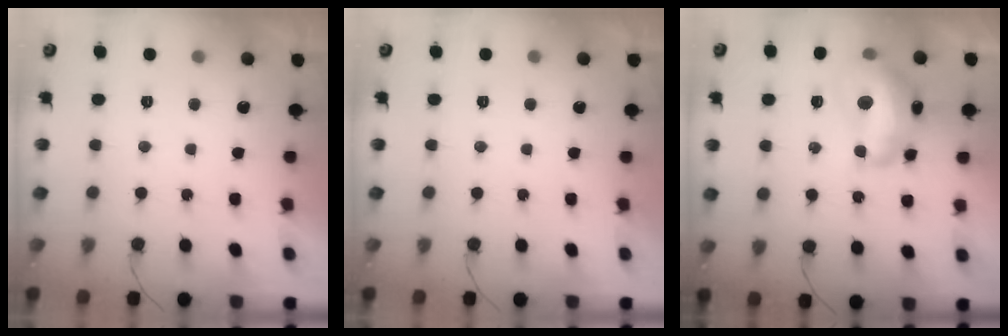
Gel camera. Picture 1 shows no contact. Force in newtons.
{"total": 0.0}
{"total": 14.8, "press": 14.8, "slide": 1.3}